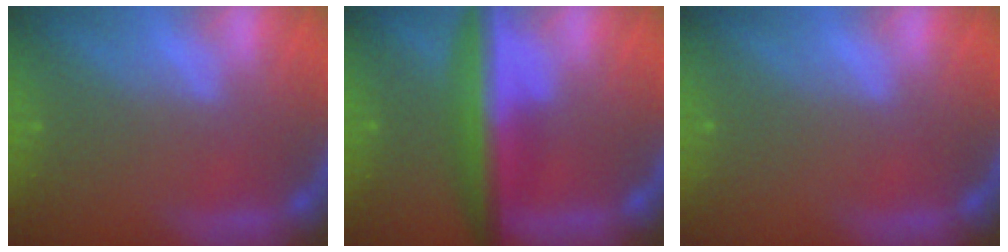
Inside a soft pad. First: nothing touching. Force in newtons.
{"total": 7.5}
{"total": 0.0}